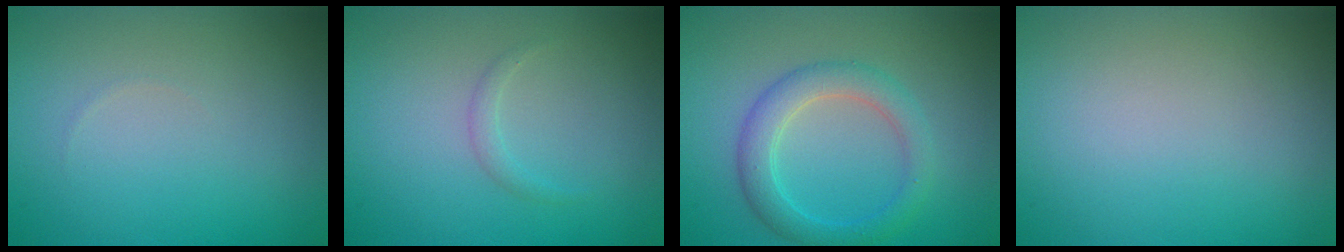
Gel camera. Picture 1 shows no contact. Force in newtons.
{"total": 0.8, "press": 0.8, "slide": 0.1}
{"total": 3.5, "press": 3.5, "slide": 0.1}
{"total": 0.0}